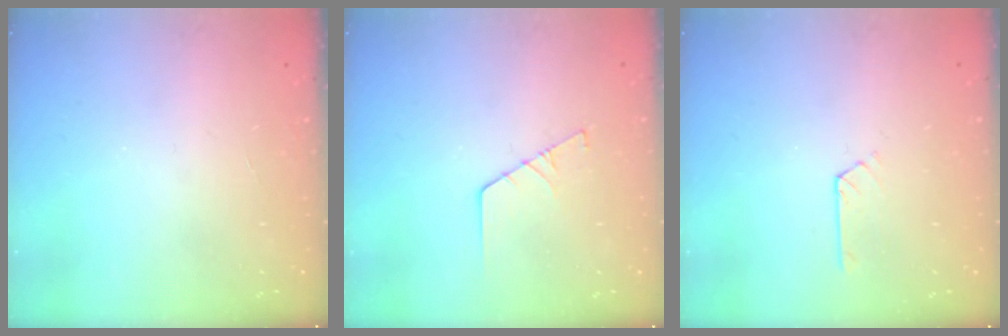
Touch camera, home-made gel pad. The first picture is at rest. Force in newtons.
{"total": 2.2, "press": 2.2, "slide": 0.0}
{"total": 2.1, "press": 2.0, "slide": 0.3}